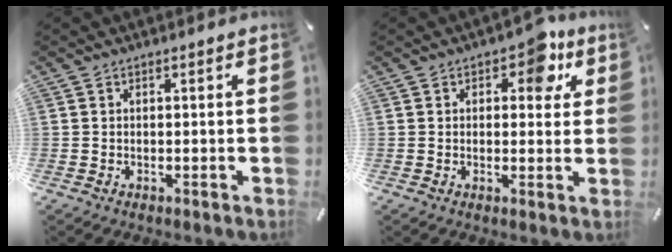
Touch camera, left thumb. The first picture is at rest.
{"total": 7.3, "force": [3.6, 4.4, 4.6], "torque": [-0.039, -0.012, 0.051]}